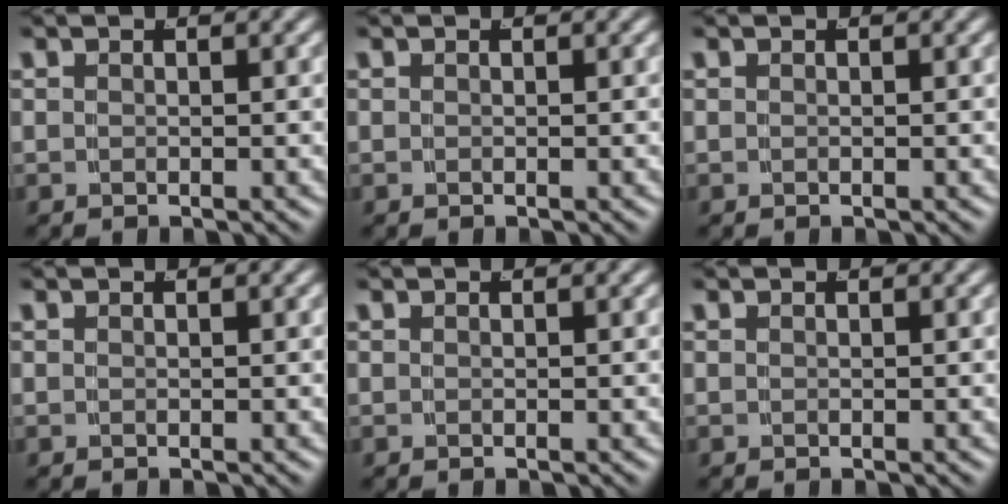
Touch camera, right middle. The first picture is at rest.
{"total": 0.0}
{"total": 0.0}
{"total": 0.0}
{"total": 0.0}
{"total": 0.0}